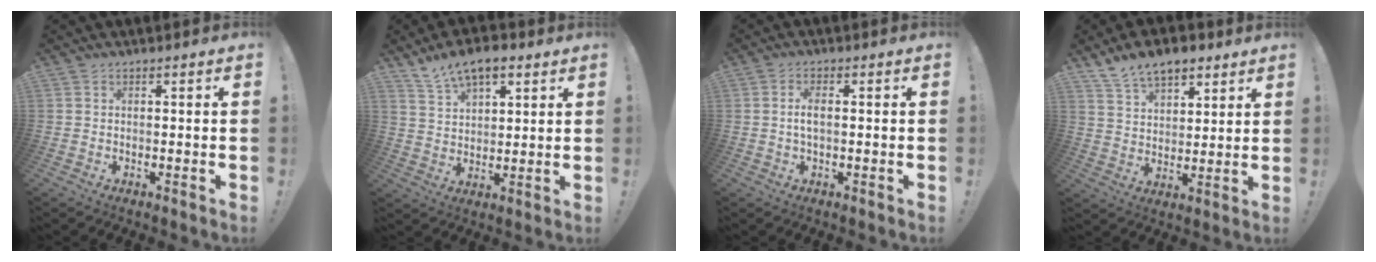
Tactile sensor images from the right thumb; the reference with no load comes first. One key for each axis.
{"total": 9.3, "fx": 6.6, "fy": 4.2, "fz": 5.0, "tx": -0.086, "ty": -0.028, "tz": 0.123}
{"total": 3.6, "fx": 0.0, "fy": 1.4, "fz": 3.4, "tx": -0.063, "ty": 0.008, "tz": -0.001}
{"total": 10.2, "fx": 7.4, "fy": 5.4, "fz": 4.5, "tx": -0.077, "ty": -0.036, "tz": 0.142}